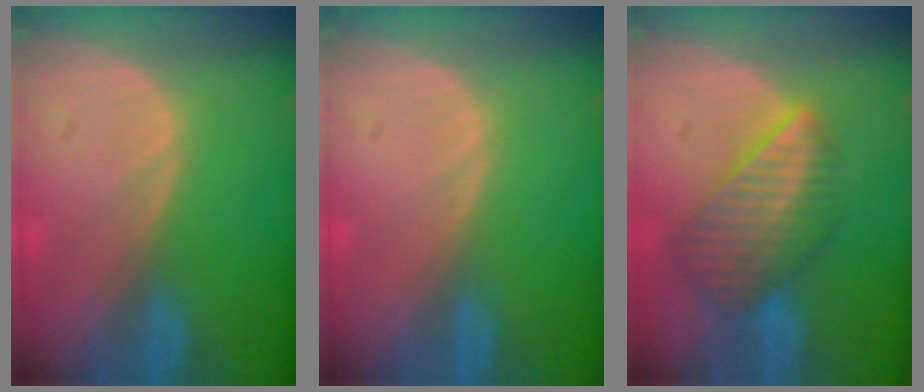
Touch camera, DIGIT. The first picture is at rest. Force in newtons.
{"total": 0.0}
{"total": 8.4, "press": 7.4, "slide": 3.9}